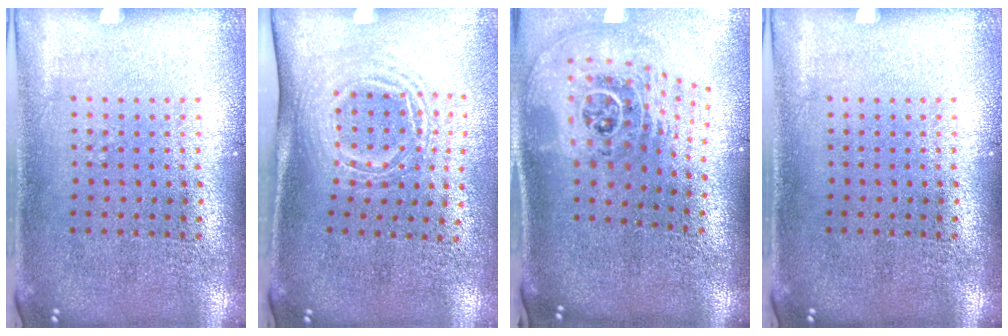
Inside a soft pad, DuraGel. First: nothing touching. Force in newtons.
{"total": 1.7, "press": 1.2, "slide": 1.2}
{"total": 2.8, "press": 1.8, "slide": 2.1}
{"total": 0.0}